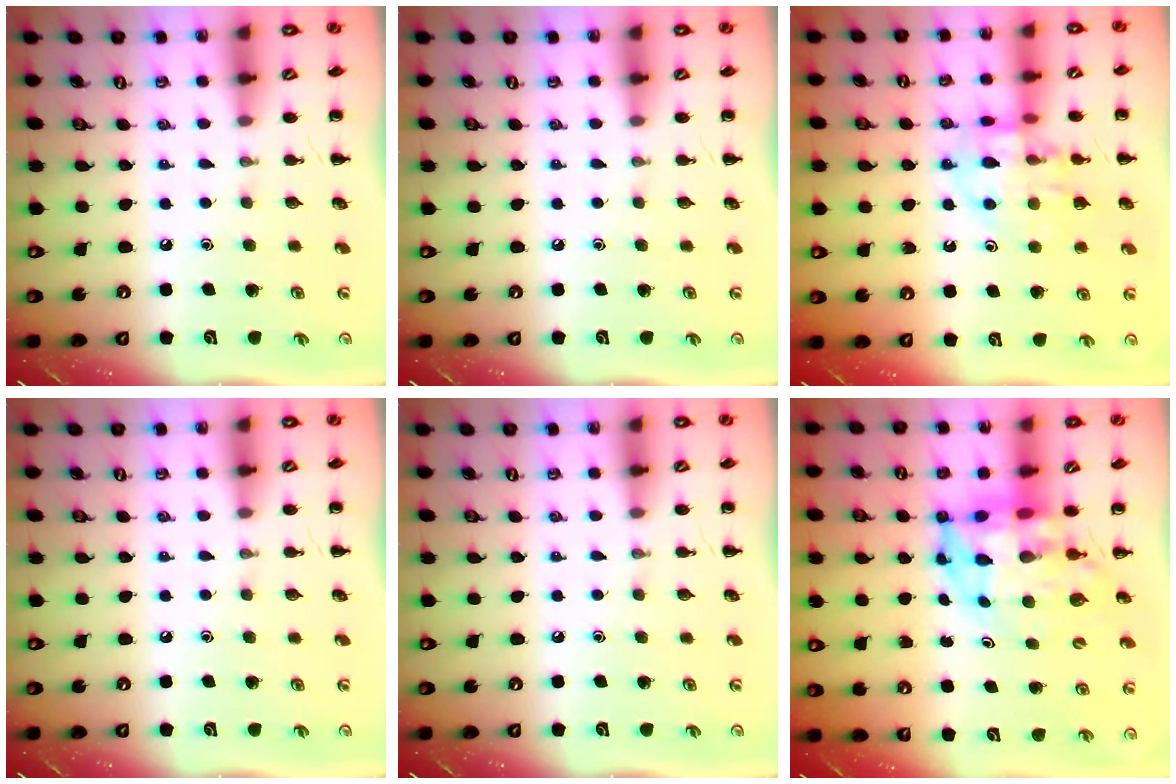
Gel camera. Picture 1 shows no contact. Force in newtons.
{"total": 0.0}
{"total": 13.5, "press": 13.4, "slide": 1.6}
{"total": 0.0}
{"total": 0.0}
{"total": 7.2, "press": 6.9, "slide": 2.0}